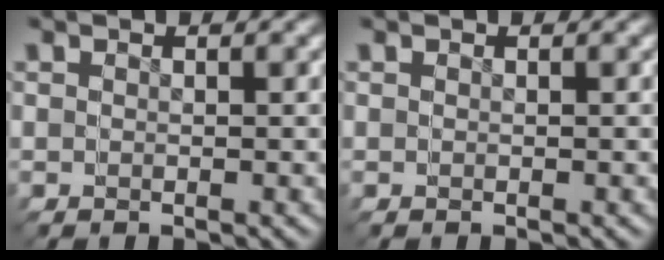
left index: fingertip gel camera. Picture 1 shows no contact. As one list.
[{"total": 0.0}]